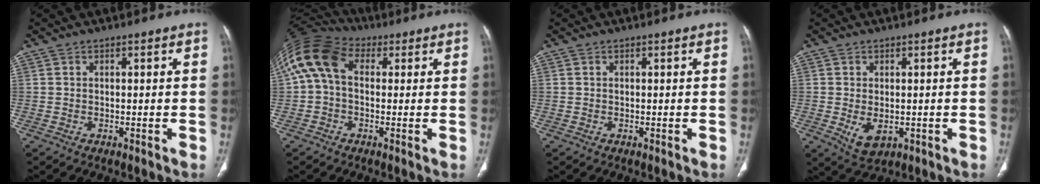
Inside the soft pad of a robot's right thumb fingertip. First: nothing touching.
{"total": 12.5, "force": [2.0, 8.5, 8.9], "torque": [-0.181, 0.041, 0.025]}
{"total": 0.0}
{"total": 4.7, "force": [-0.9, 2.9, 3.7], "torque": [-0.063, -0.010, -0.001]}